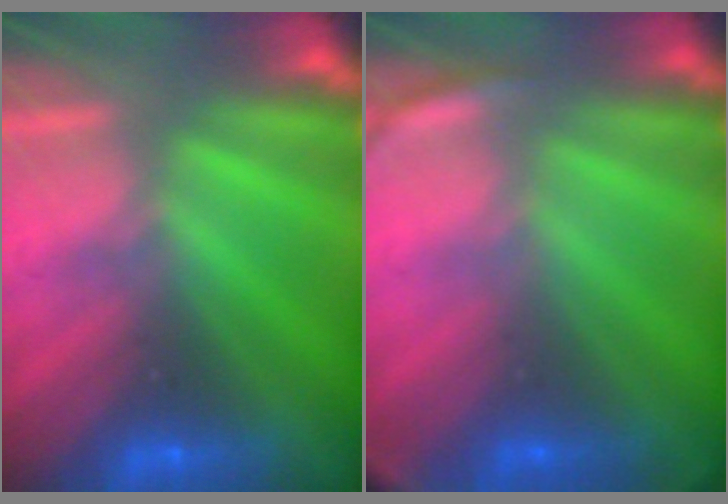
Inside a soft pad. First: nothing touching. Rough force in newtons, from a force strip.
{"total": 2.7}